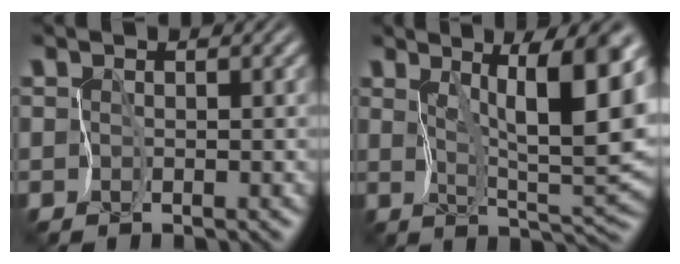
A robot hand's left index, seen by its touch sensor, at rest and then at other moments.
{"total": 9.8, "force": [3.4, 2.3, 8.9], "torque": [-0.128, -0.005, 0.056]}